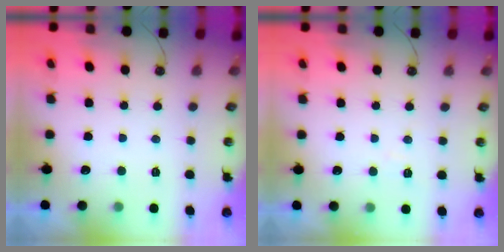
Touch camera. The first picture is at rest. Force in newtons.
{"total": 5.8, "press": 5.7, "slide": 0.9}